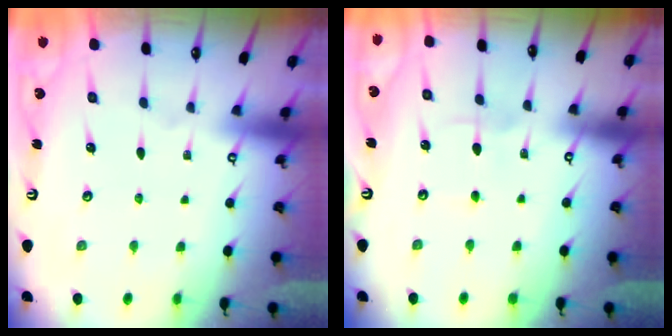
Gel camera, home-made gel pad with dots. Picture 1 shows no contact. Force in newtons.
{"total": 3.3, "press": 3.3, "slide": 0.2}